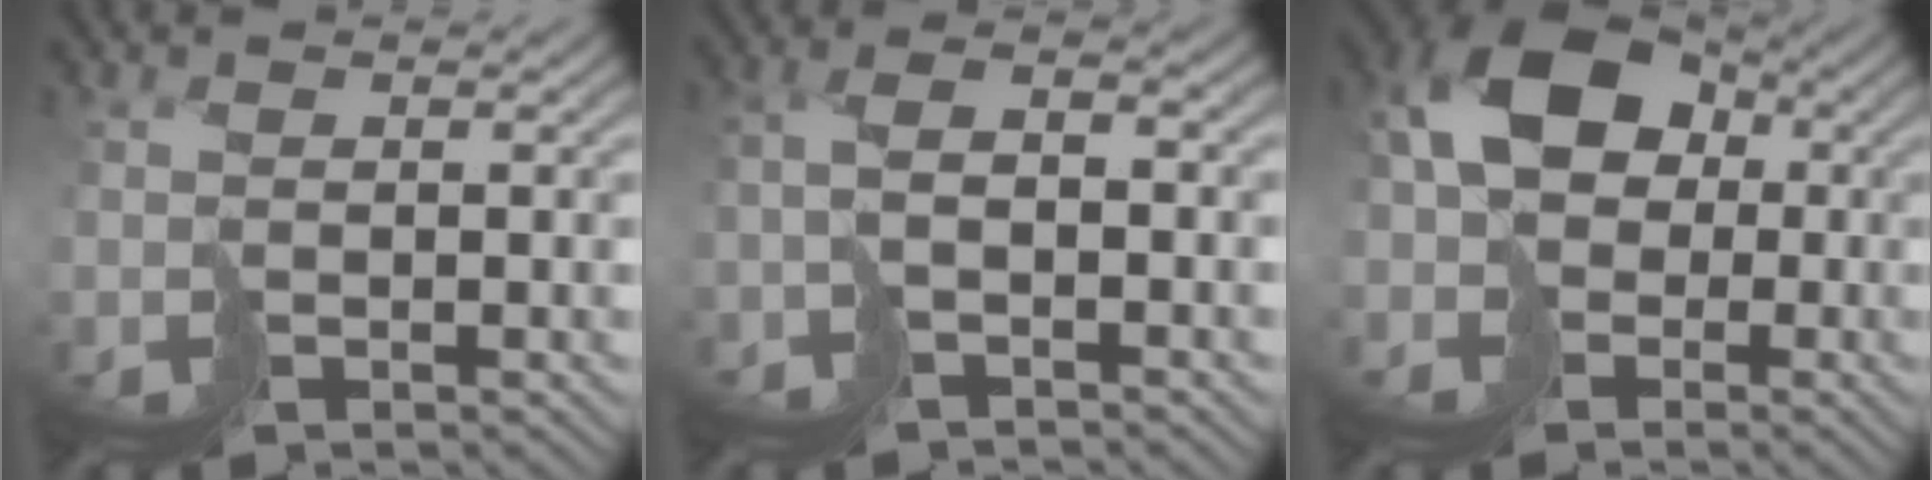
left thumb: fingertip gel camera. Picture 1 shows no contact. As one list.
[{"total": 4.6, "force": [-2.0, 1.5, 3.8], "torque": [-0.086, 0.001, -0.046]}, {"total": 11.6, "force": [-1.1, 9.0, 7.2], "torque": [-0.169, -0.003, -0.038]}]